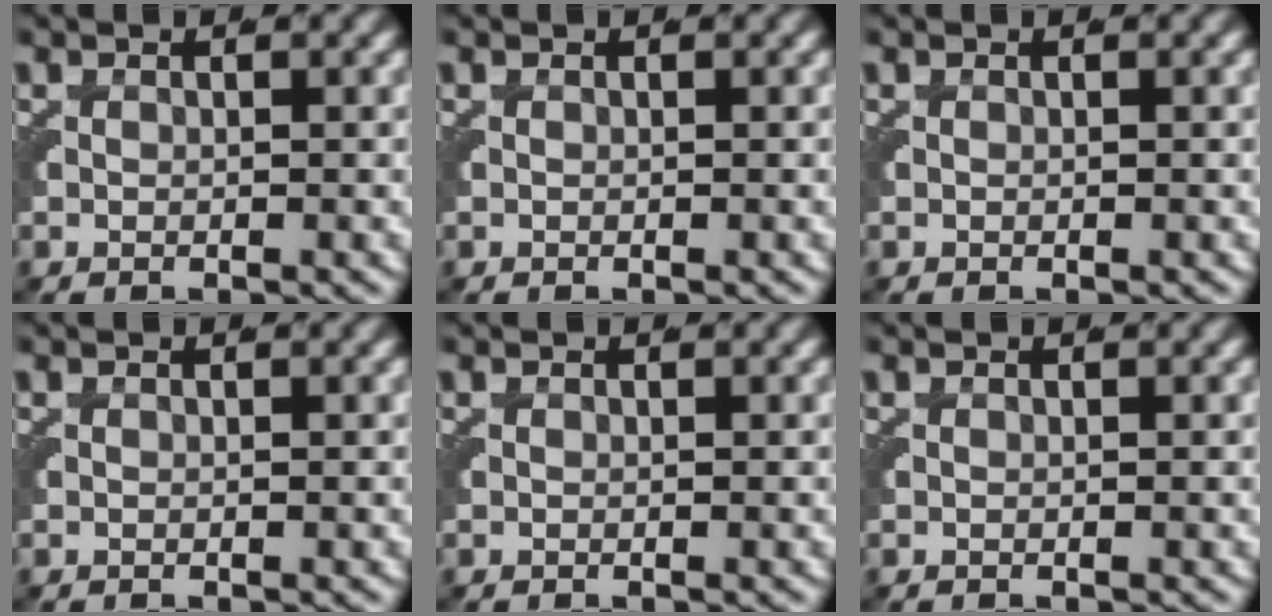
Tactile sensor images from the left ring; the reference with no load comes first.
{"total": 0.0}
{"total": 0.0}
{"total": 0.0}
{"total": 0.0}
{"total": 0.0}